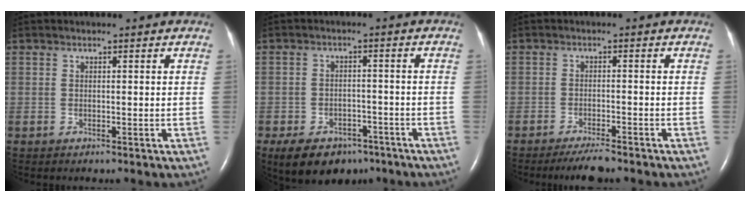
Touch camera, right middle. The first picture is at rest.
{"total": 9.6, "force": [-6.5, 5.7, 4.1], "torque": [-0.069, 0.007, -0.094]}
{"total": 3.9, "force": [-3.3, 0.3, 1.9], "torque": [-0.038, -0.010, -0.056]}